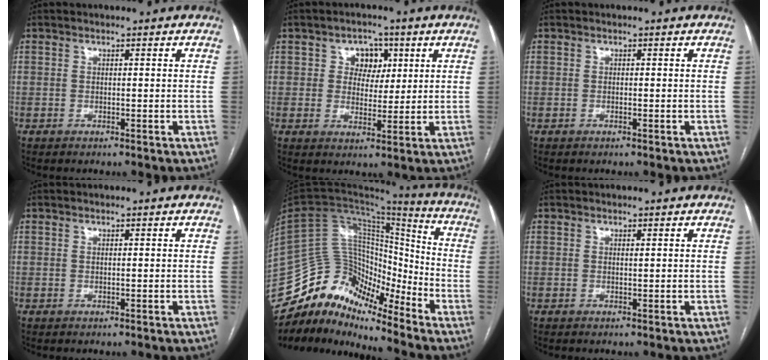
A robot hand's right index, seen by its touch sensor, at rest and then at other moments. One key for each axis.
{"total": 5.3, "fx": 1.7, "fy": 4.3, "fz": 2.6, "tx": -0.034, "ty": 0.015, "tz": 0.029}
{"total": 0.0}
{"total": 0.0}
{"total": 16.4, "fx": -14.7, "fy": 5.6, "fz": 4.8, "tx": -0.079, "ty": 0.066, "tz": -0.263}
{"total": 0.0}